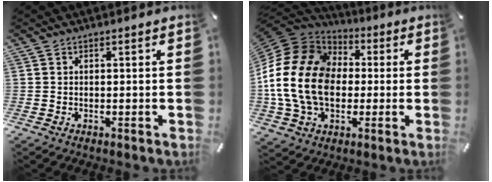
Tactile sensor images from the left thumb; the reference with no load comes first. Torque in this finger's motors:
{"motor_torque": [1.30, 1.67, 2.01, -0.75, 1.06]}